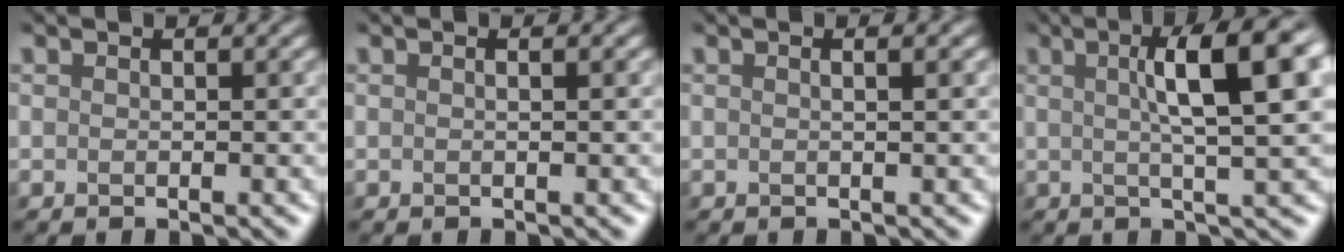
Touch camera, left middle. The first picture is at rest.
{"total": 1.6, "force": [0.5, 0.8, 1.4], "torque": [-0.001, 0.000, -0.011]}
{"total": 2.7, "force": [0.9, 1.3, 2.2], "torque": [-0.003, 0.012, -0.015]}
{"total": 9.5, "force": [2.4, 2.1, 8.9], "torque": [-0.095, 0.017, 0.032]}